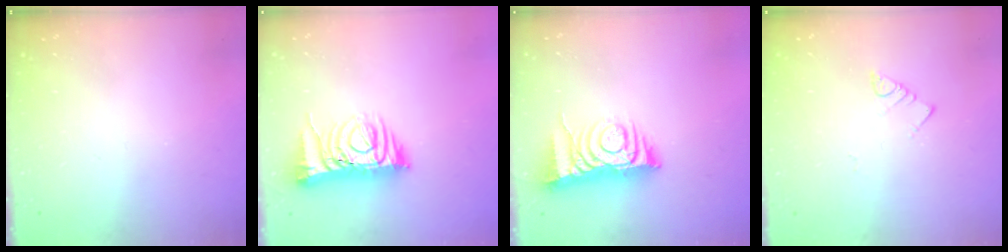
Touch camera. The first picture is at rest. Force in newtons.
{"total": 10.1, "press": 10.0, "slide": 1.4}
{"total": 9.1, "press": 9.0, "slide": 1.0}
{"total": 2.7, "press": 2.6, "slide": 0.5}